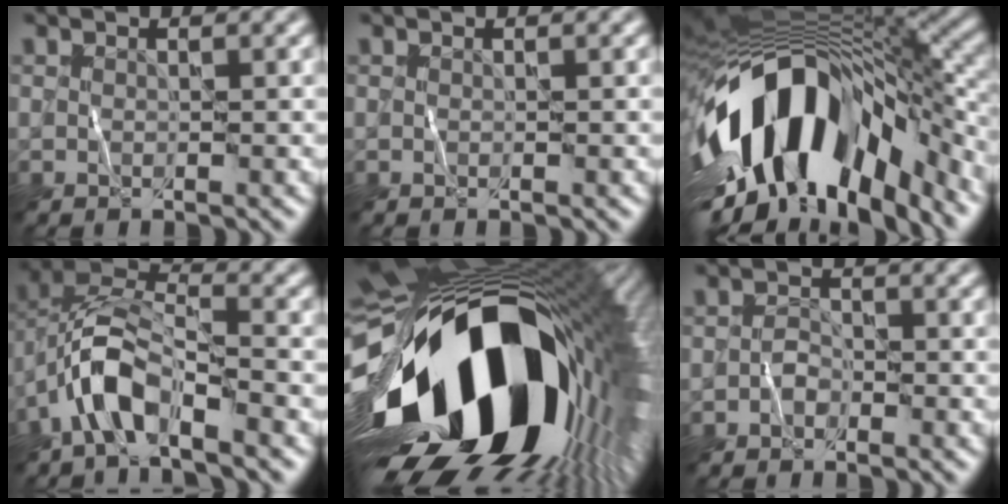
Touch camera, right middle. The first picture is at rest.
{"total": 0.0}
{"total": 14.4, "force": [-5.7, 7.3, 11.0], "torque": [-0.193, 0.004, -0.096]}
{"total": 6.1, "force": [-3.4, 2.3, 4.5], "torque": [-0.085, 0.008, -0.073]}
{"total": 22.1, "force": [-3.3, 12.8, 17.7], "torque": [-0.317, -0.079, -0.050]}
{"total": 1.0, "force": [-0.6, 0.7, 0.3], "torque": [-0.003, 0.006, -0.013]}